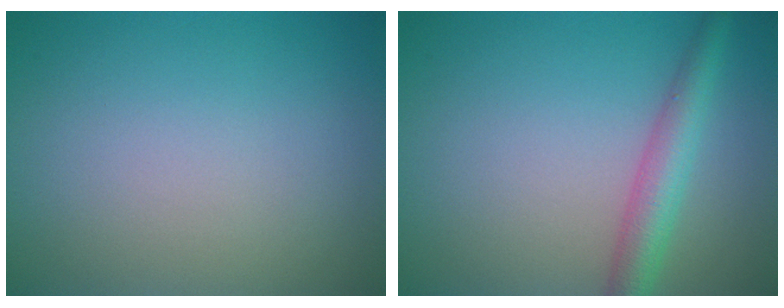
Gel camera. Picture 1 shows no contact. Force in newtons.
{"total": 3.7, "press": 3.7, "slide": 0.2}